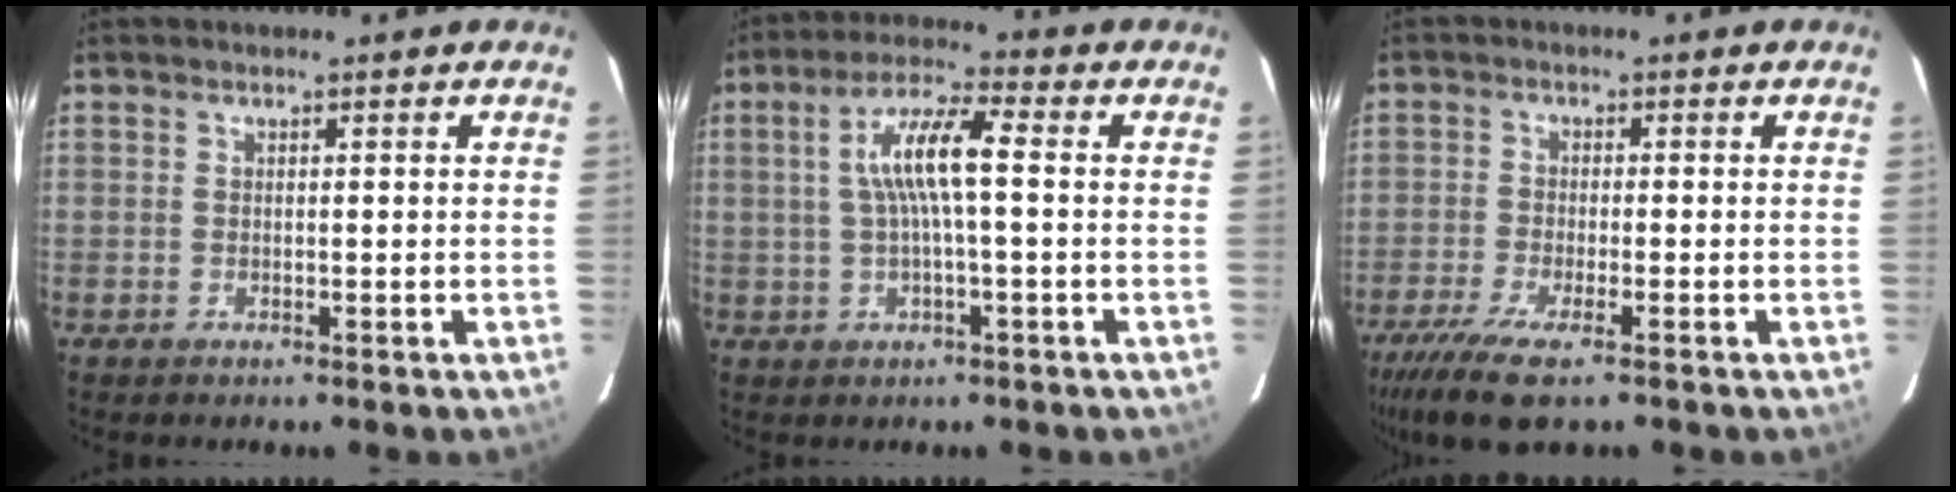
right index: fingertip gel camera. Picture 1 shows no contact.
{"total": 8.3, "force": [0.5, 1.1, 8.2], "torque": [-0.157, 0.012, 0.010]}
{"total": 9.9, "force": [-6.9, 2.1, 6.8], "torque": [-0.164, -0.040, -0.130]}